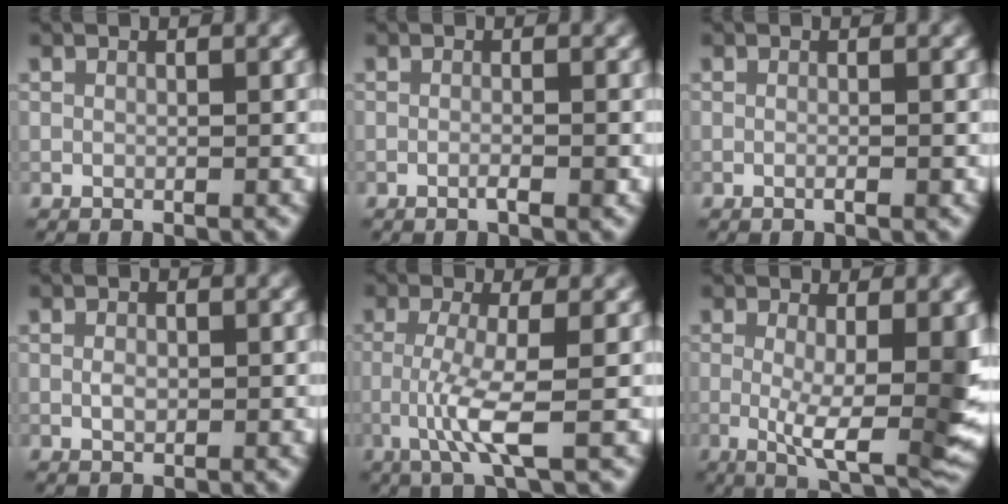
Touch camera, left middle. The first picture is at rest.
{"total": 1.3, "force": [-0.6, 0.1, 1.2], "torque": [-0.016, 0.001, -0.014]}
{"total": 0.8, "force": [-0.3, 0.0, 0.8], "torque": [-0.011, -0.001, -0.008]}
{"total": 1.1, "force": [-0.1, 0.7, 0.8], "torque": [-0.016, -0.001, -0.002]}
{"total": 4.2, "force": [-1.4, 0.4, 4.0], "torque": [-0.088, -0.003, -0.033]}
{"total": 8.4, "force": [-0.5, 2.0, 8.1], "torque": [-0.126, -0.018, -0.003]}